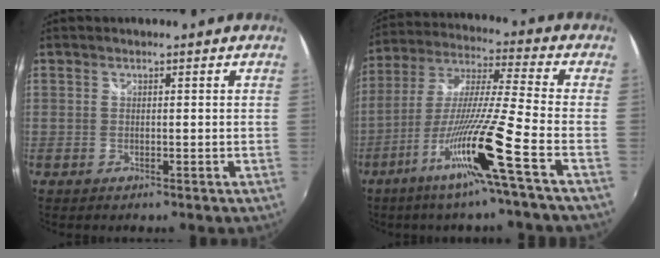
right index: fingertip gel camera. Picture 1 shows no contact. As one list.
[{"total": 16.2, "force": [-8.8, -2.2, 13.4], "torque": [-0.250, -0.032, -0.162]}]